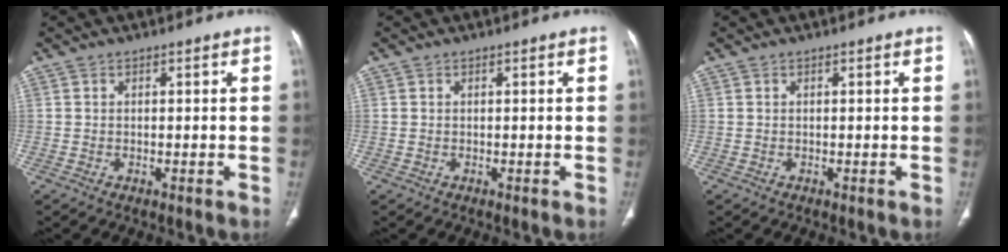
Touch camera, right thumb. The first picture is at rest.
{"total": 0.0}
{"total": 0.0}